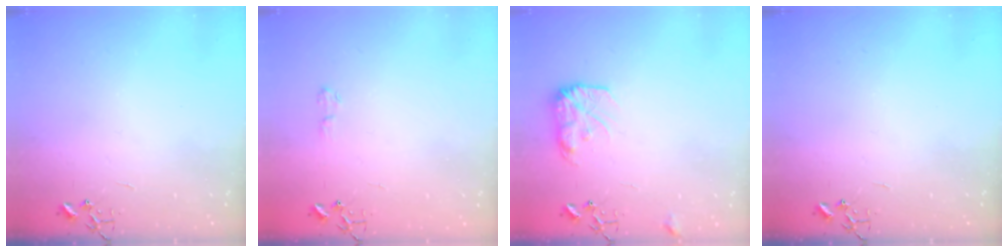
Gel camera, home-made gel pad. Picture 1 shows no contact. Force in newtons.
{"total": 4.2, "press": 4.2, "slide": 0.5}
{"total": 10.8, "press": 10.8, "slide": 0.4}
{"total": 0.0}